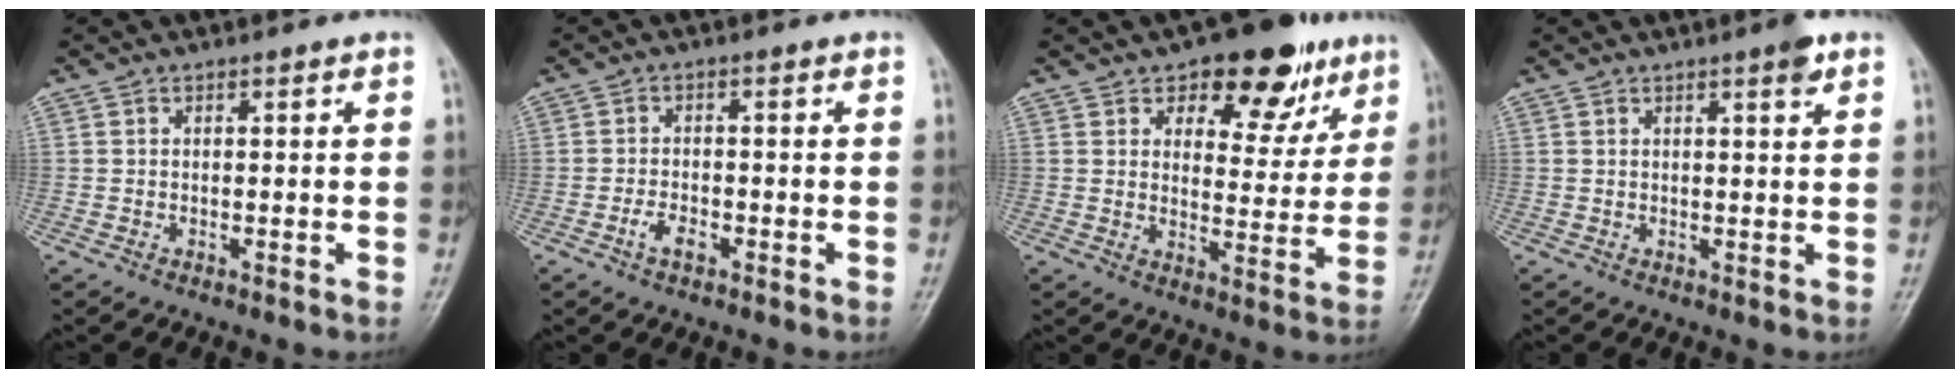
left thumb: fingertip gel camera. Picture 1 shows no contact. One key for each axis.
{"total": 2.9, "fx": -1.5, "fy": 1.5, "fz": 2.0, "tx": -0.037, "ty": 0.010, "tz": -0.027}
{"total": 13.9, "fx": 8.4, "fy": 7.5, "fz": 8.3, "tx": -0.053, "ty": -0.034, "tz": 0.117}
{"total": 2.7, "fx": 1.6, "fy": 0.4, "fz": 2.1, "tx": -0.027, "ty": -0.008, "tz": 0.021}